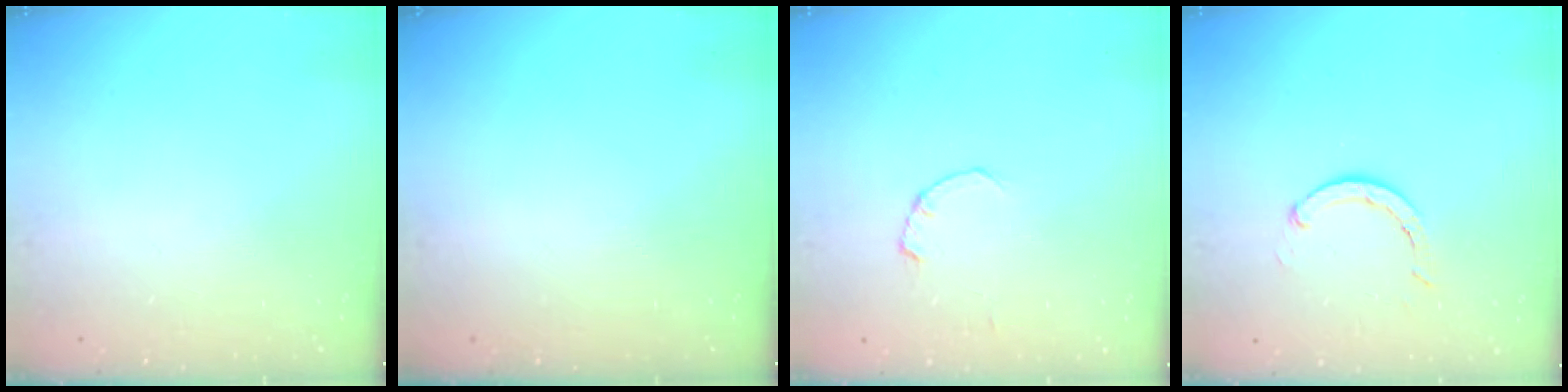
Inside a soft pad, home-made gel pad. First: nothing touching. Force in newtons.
{"total": 0.0}
{"total": 0.0}
{"total": 2.9, "press": 2.8, "slide": 0.5}